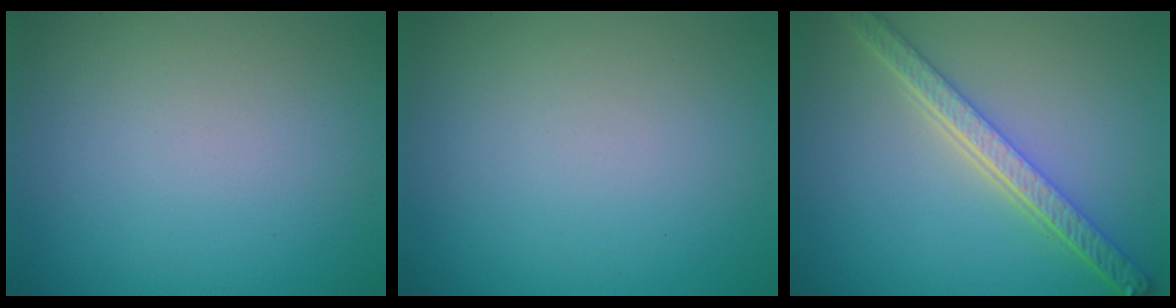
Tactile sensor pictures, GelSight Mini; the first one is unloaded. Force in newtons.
{"total": 0.0}
{"total": 5.4, "press": 4.2, "slide": 3.4}